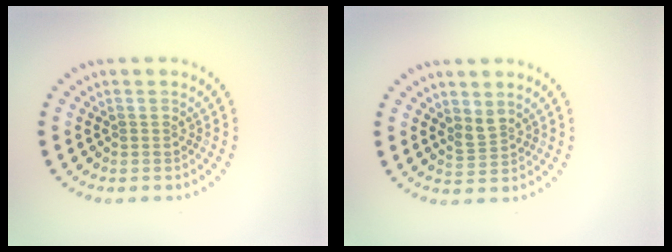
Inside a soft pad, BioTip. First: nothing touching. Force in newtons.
{"total": 1.5, "press": 1.2, "slide": 1.0}